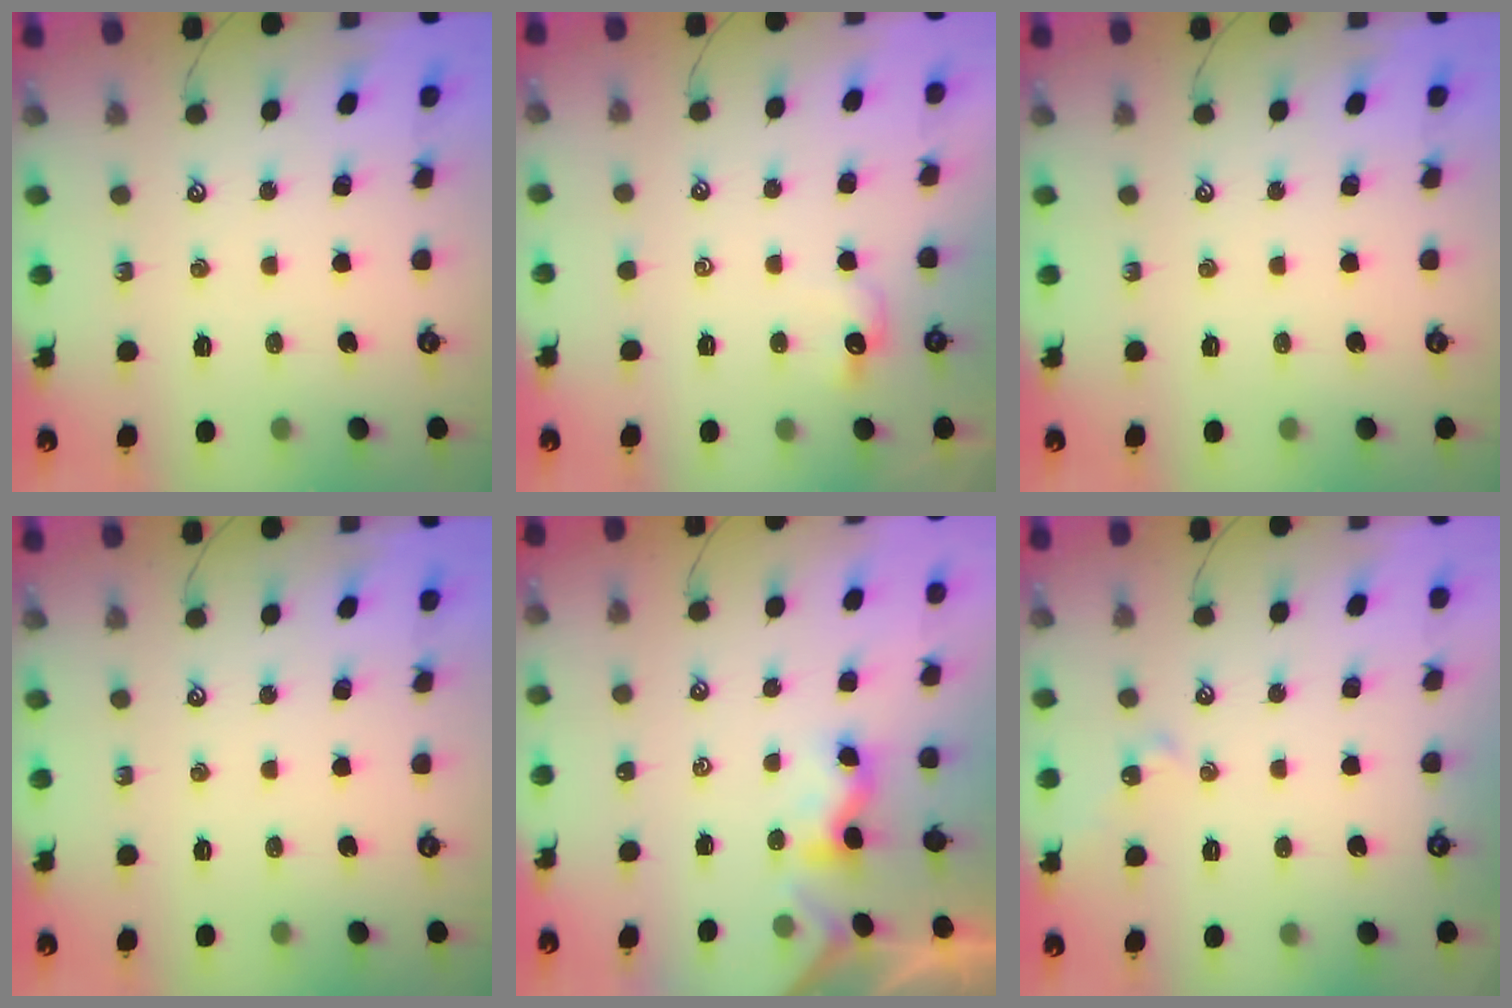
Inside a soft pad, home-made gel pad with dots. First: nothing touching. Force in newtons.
{"total": 1.6, "press": 1.6, "slide": 0.3}
{"total": 0.0}
{"total": 0.0}
{"total": 1.7, "press": 1.7, "slide": 0.5}
{"total": 0.9, "press": 0.9, "slide": 0.2}